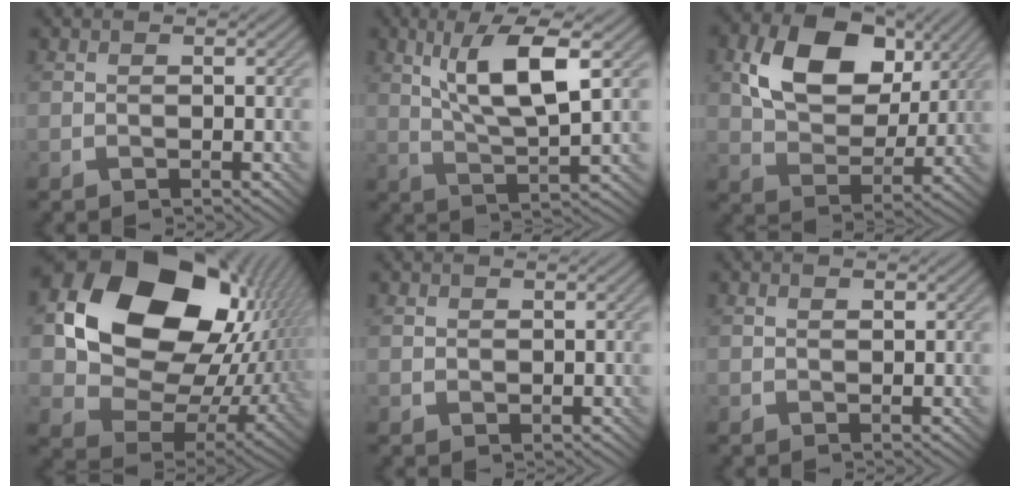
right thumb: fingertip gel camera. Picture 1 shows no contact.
{"total": 9.7, "force": [3.6, 2.5, 8.6], "torque": [-0.158, 0.008, 0.066]}
{"total": 12.4, "force": [4.5, 8.3, 8.0], "torque": [-0.154, 0.007, 0.079]}
{"total": 19.4, "force": [5.4, 14.6, 11.7], "torque": [-0.235, -0.011, 0.116]}
{"total": 0.7, "force": [0.4, 0.6, 0.1], "torque": [-0.005, -0.004, 0.010]}
{"total": 0.9, "force": [0.4, 0.5, 0.6], "torque": [-0.008, 0.000, 0.007]}